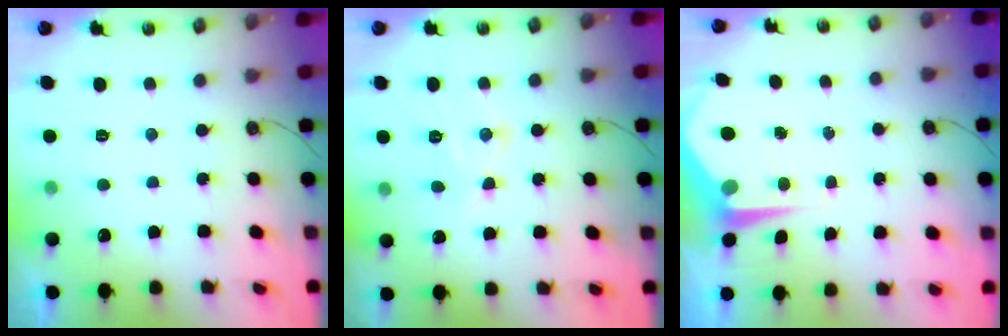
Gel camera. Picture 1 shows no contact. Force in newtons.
{"total": 10.9, "press": 10.8, "slide": 0.7}
{"total": 5.7, "press": 5.7, "slide": 0.3}